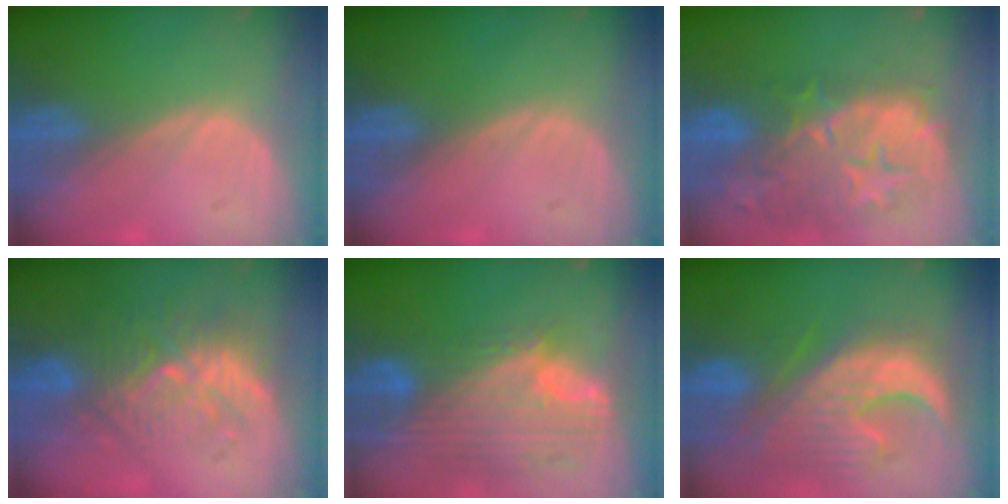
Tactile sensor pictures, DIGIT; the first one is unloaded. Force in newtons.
{"total": 0.0}
{"total": 12.9, "press": 11.5, "slide": 5.8}
{"total": 9.2, "press": 8.8, "slide": 2.6}
{"total": 12.0, "press": 10.1, "slide": 6.4}
{"total": 12.2, "press": 11.2, "slide": 4.9}